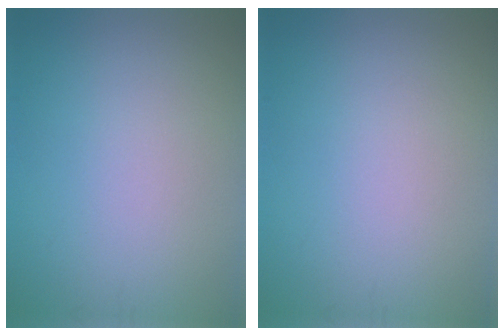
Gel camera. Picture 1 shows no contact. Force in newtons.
{"total": 0.0}